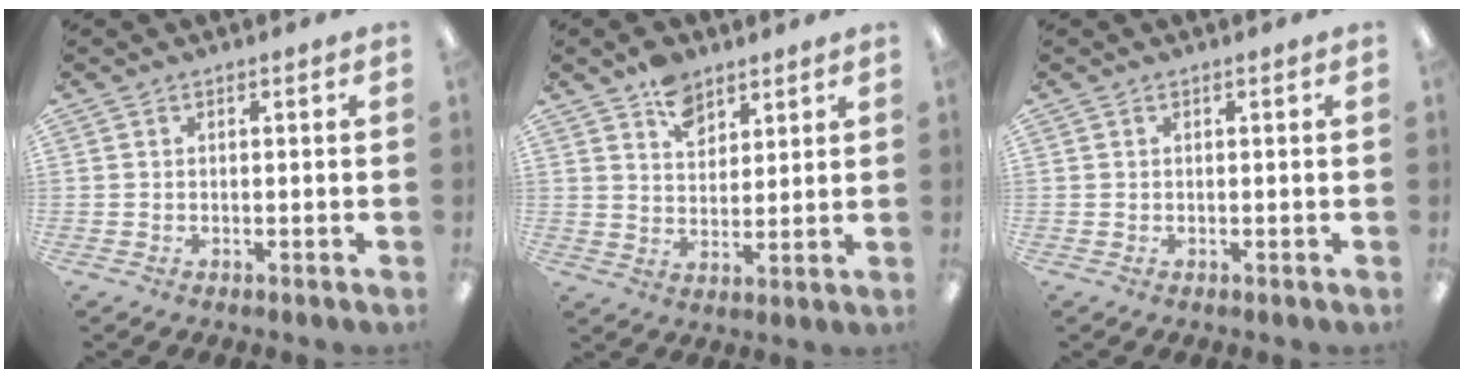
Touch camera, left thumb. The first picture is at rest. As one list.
[{"total": 7.8, "force": [5.4, 4.8, 2.8], "torque": [-0.036, -0.024, 0.096]}, {"total": 0.0}]